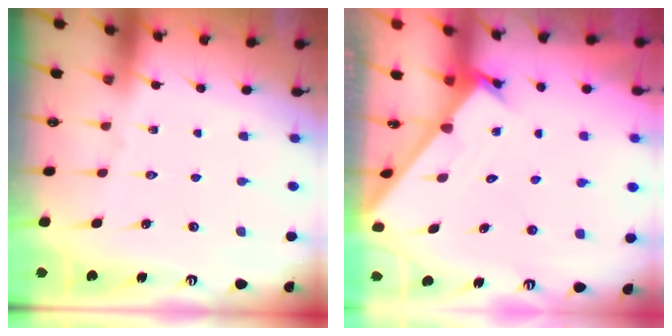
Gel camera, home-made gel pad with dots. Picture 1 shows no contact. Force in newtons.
{"total": 1.6, "press": 1.6, "slide": 0.1}